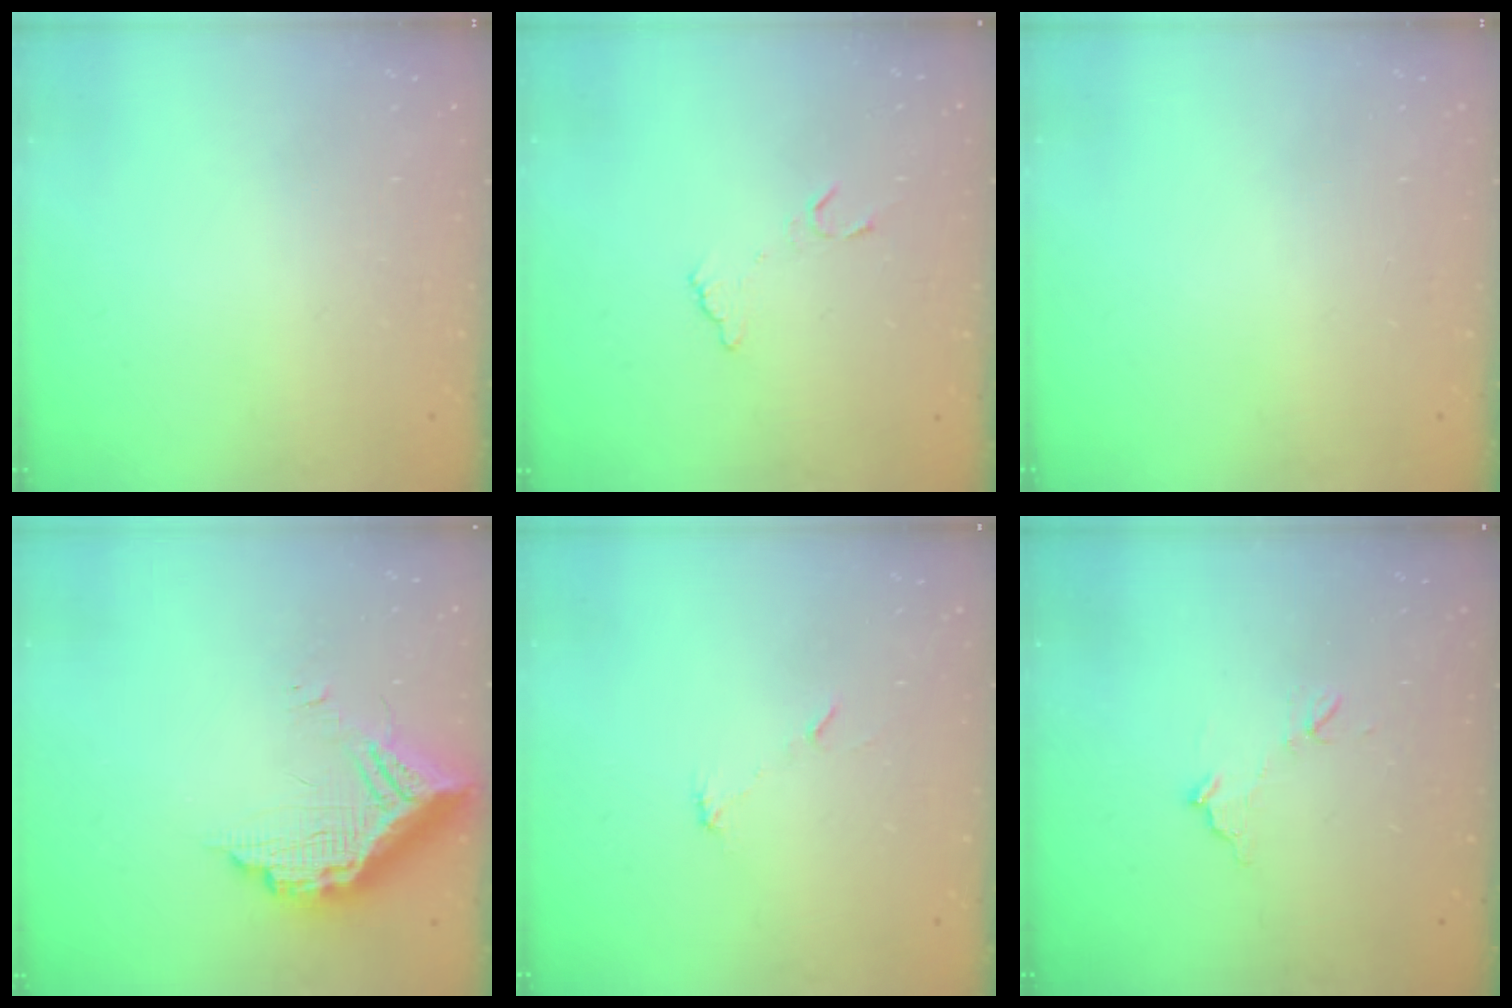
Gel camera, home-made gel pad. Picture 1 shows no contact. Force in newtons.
{"total": 4.2, "press": 4.2, "slide": 0.2}
{"total": 0.0}
{"total": 14.2, "press": 14.1, "slide": 1.4}
{"total": 4.9, "press": 4.9, "slide": 0.3}
{"total": 7.9, "press": 7.9, "slide": 0.3}